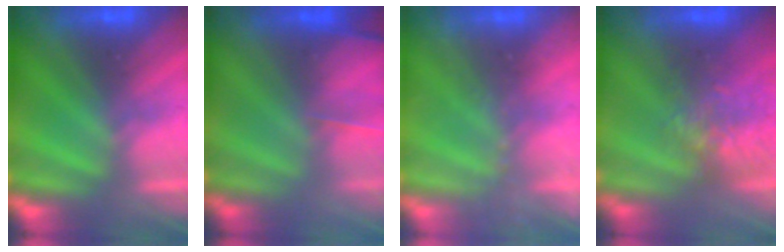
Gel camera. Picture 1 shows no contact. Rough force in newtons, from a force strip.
{"total": 2.2}
{"total": 2.0}
{"total": 5.8}